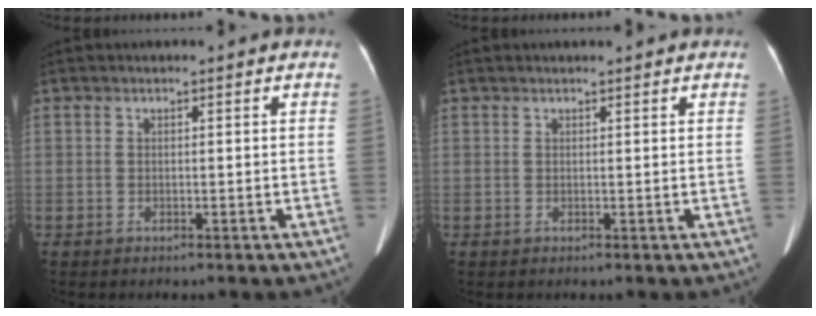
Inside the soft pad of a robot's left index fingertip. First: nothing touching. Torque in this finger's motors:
{"motor_torque": [0.35, -0.39, -0.11, -0.01]}